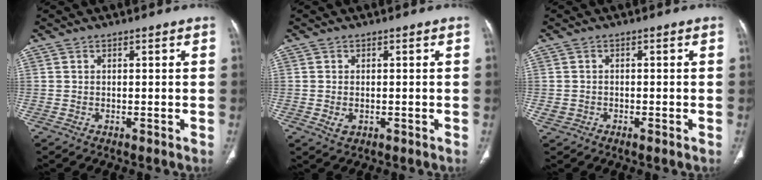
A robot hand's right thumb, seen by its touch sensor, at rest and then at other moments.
{"total": 2.1, "force": [-0.4, 1.4, 1.5], "torque": [-0.028, -0.002, -0.002]}
{"total": 1.9, "force": [-0.7, 1.4, 1.1], "torque": [-0.020, 0.006, -0.010]}